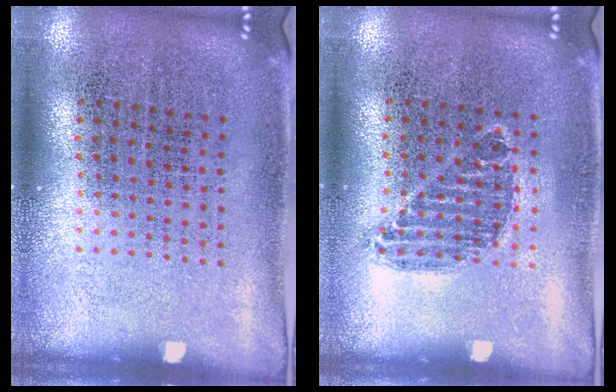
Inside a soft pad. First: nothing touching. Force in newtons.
{"total": 0.7, "press": 0.7, "slide": 0.2}